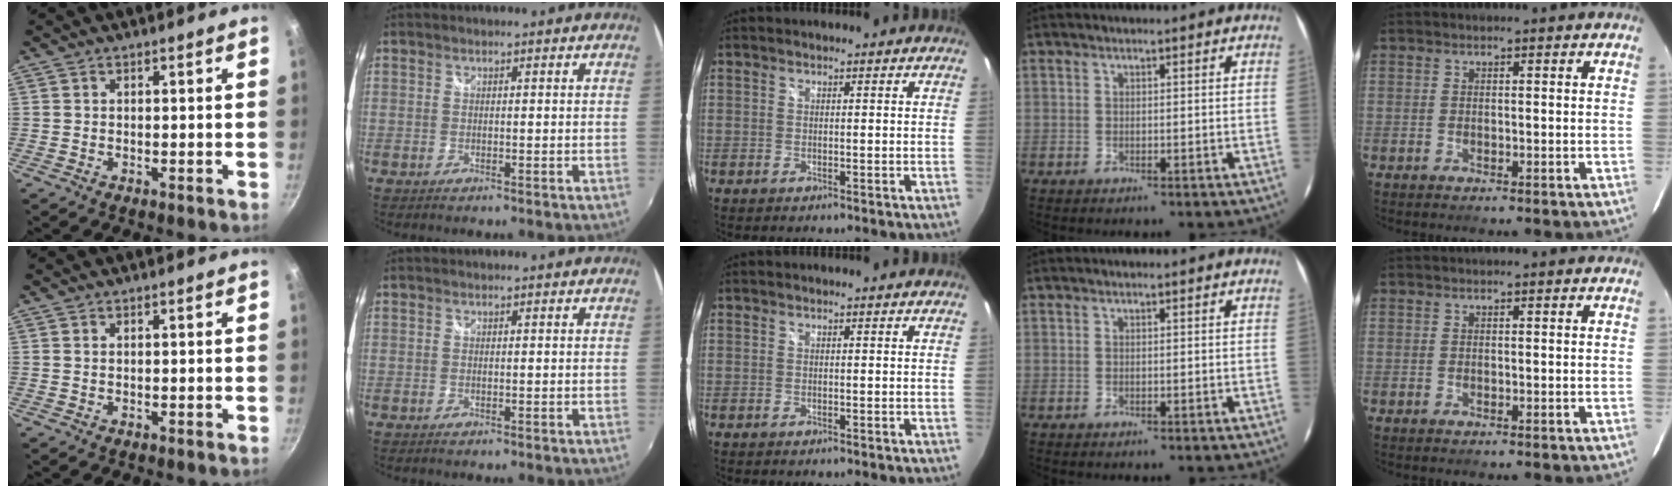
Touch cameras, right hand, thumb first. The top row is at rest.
{}